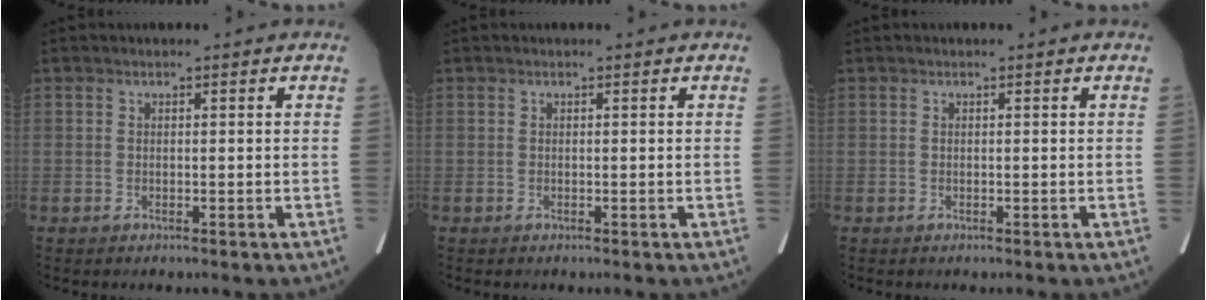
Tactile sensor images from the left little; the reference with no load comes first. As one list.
[{"total": 0.0}, {"total": 0.0}]